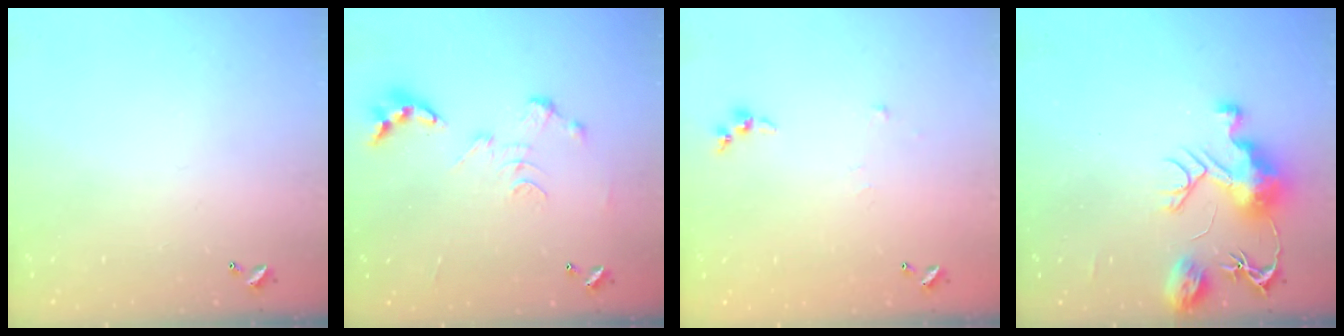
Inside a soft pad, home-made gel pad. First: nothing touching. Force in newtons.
{"total": 0.0}
{"total": 4.6, "press": 4.5, "slide": 0.6}
{"total": 10.5, "press": 10.4, "slide": 1.1}